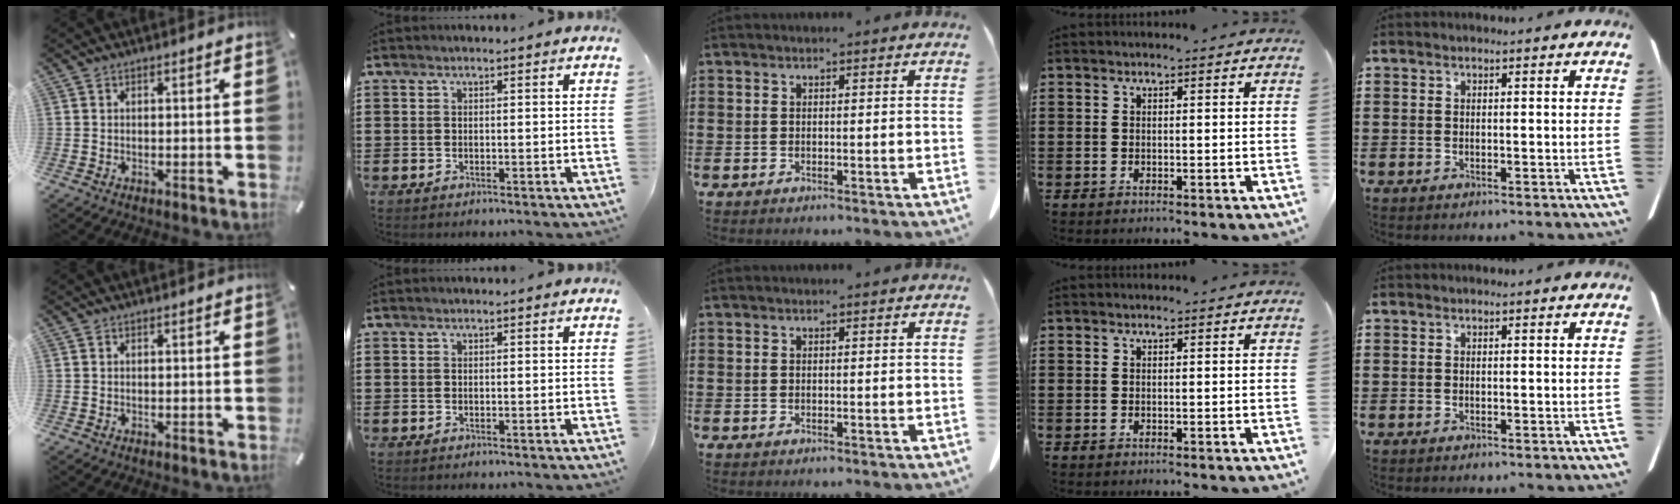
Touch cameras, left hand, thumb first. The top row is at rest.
{}